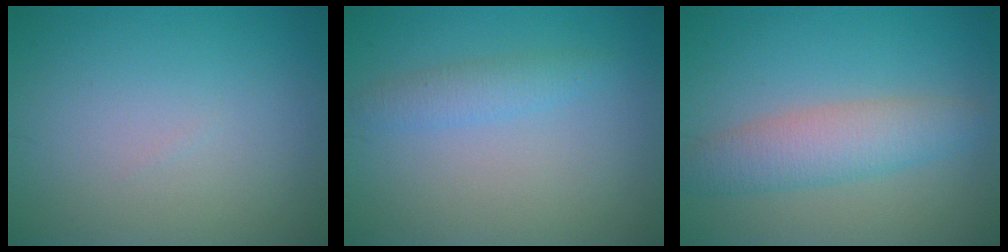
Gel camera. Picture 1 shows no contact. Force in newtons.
{"total": 2.0, "press": 2.0, "slide": 0.2}
{"total": 4.3, "press": 4.3, "slide": 0.1}